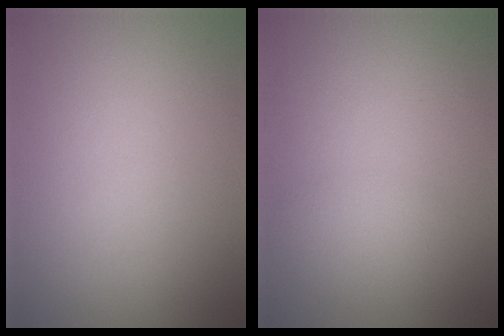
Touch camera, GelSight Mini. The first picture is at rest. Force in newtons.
{"total": 1.3, "press": 1.3, "slide": 0.0}